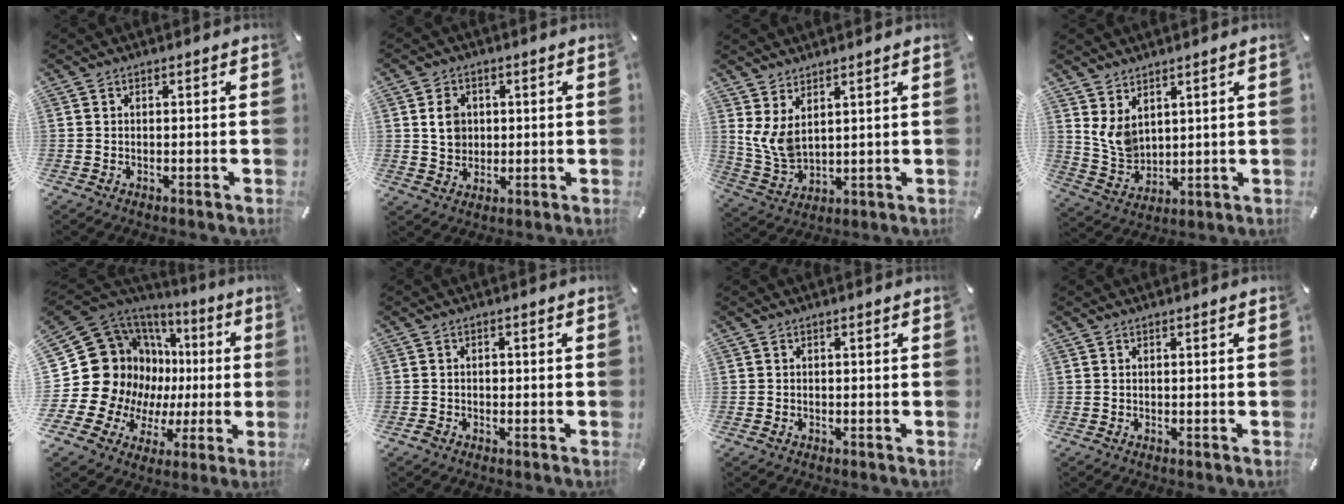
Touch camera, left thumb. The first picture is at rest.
{"total": 5.7, "force": [1.0, 5.2, 2.1], "torque": [-0.030, 0.002, 0.015]}
{"total": 6.8, "force": [3.6, 3.6, 4.4], "torque": [-0.119, -0.024, 0.065]}
{"total": 6.8, "force": [3.9, 4.8, 2.8], "torque": [-0.078, -0.027, 0.071]}
{"total": 21.7, "force": [4.4, 17.8, 11.6], "torque": [-0.230, -0.061, 0.121]}
{"total": 1.3, "force": [-0.5, 1.1, 0.5], "torque": [-0.009, 0.005, -0.013]}
{"total": 0.5, "force": [-0.2, 0.4, 0.2], "torque": [-0.001, 0.003, -0.006]}
{"total": 0.0}